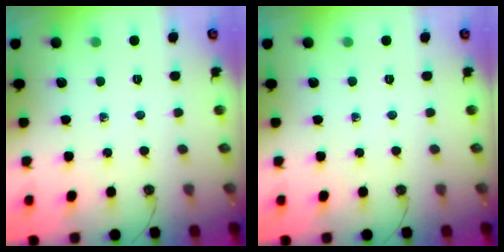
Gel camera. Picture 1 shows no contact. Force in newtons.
{"total": 0.0}